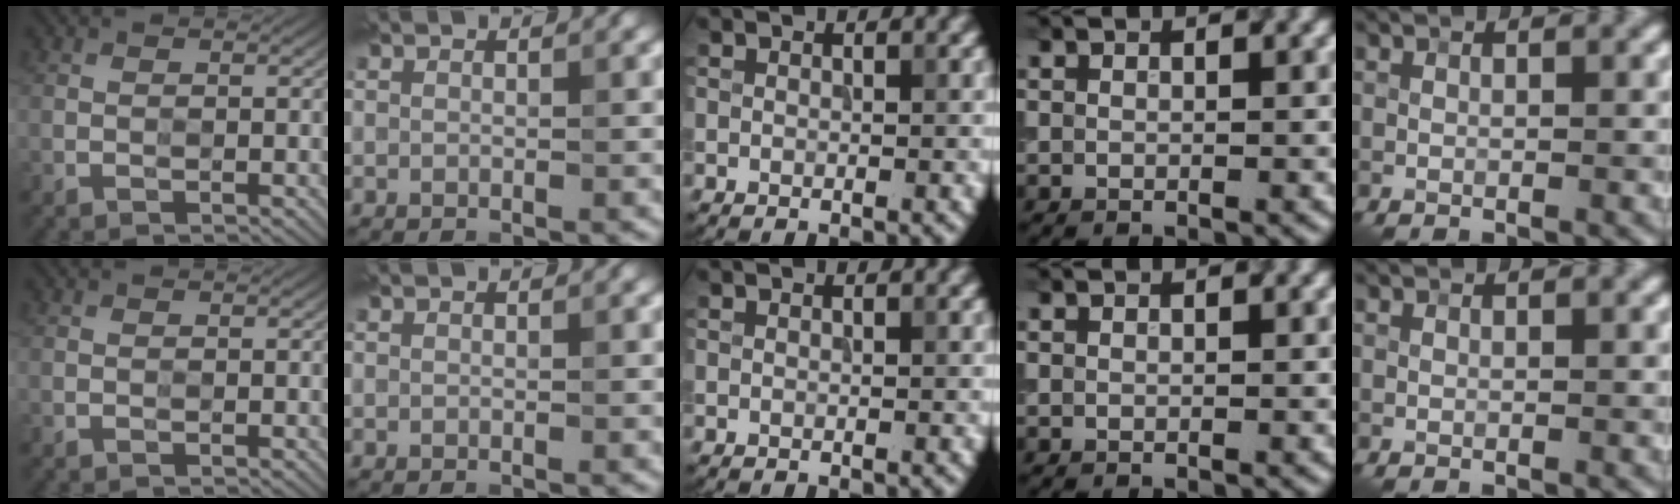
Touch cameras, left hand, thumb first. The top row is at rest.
{}